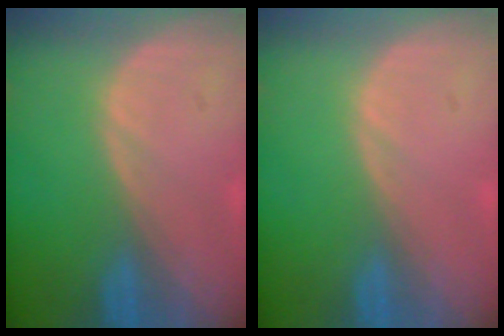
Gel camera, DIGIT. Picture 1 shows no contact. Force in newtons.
{"total": 0.0}